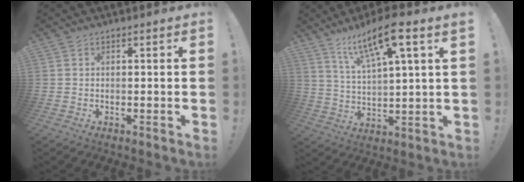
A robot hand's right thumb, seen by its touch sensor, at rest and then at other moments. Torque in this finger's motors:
{"motor_torque": [0.32, 0.46, 0.67, 0.64, 0.22]}